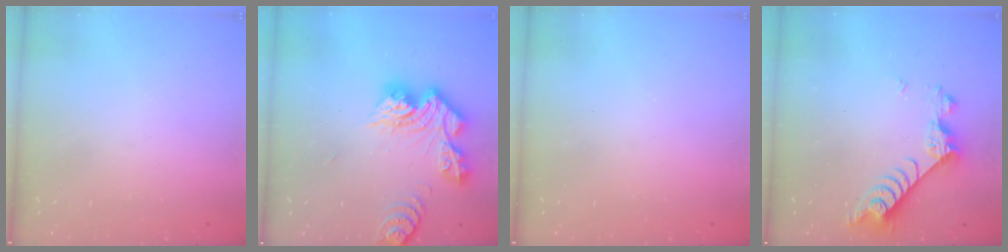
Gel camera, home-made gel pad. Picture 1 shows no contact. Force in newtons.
{"total": 14.3, "press": 14.2, "slide": 1.5}
{"total": 1.1, "press": 1.1, "slide": 0.1}
{"total": 7.0, "press": 7.0, "slide": 0.5}